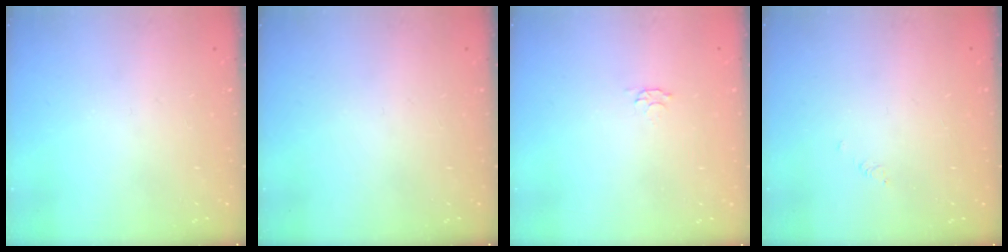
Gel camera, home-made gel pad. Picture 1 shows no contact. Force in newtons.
{"total": 0.0}
{"total": 2.9, "press": 2.9, "slide": 0.4}
{"total": 2.8, "press": 2.7, "slide": 0.3}